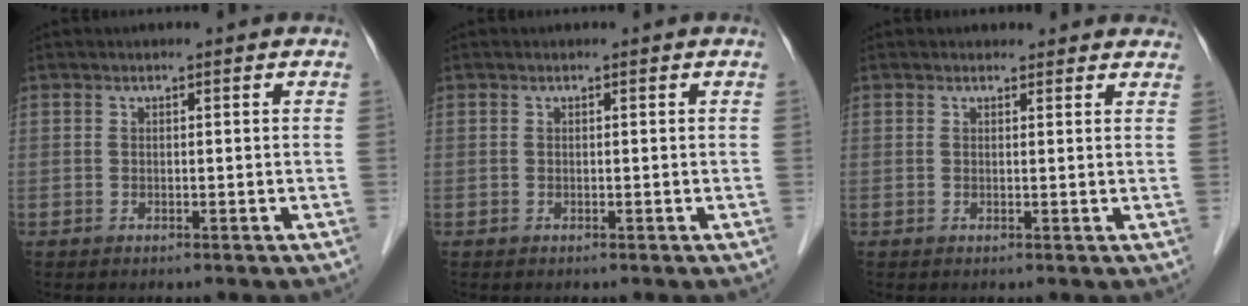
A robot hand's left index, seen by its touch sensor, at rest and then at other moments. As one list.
[{"total": 0.0}, {"total": 4.1, "force": [3.8, 1.5, 0.5], "torque": [0.003, 0.007, 0.031]}]